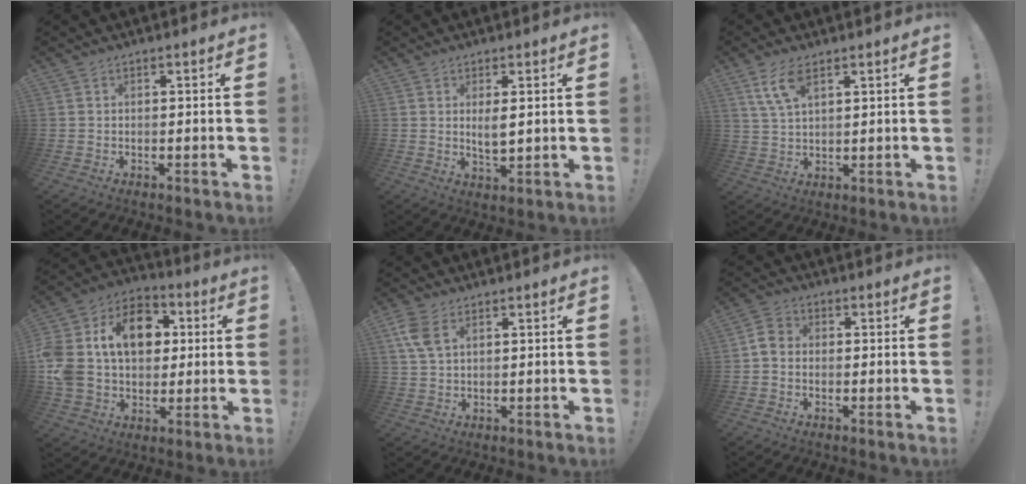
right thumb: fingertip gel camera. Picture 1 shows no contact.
{"total": 4.3, "force": [1.2, 1.6, 3.8], "torque": [-0.056, -0.010, 0.019]}
{"total": 7.7, "force": [4.1, 2.8, 5.8], "torque": [-0.104, -0.009, 0.077]}
{"total": 21.1, "force": [4.5, 15.6, 13.5], "torque": [-0.241, 0.007, 0.090]}
{"total": 6.3, "force": [2.8, 3.2, 4.7], "torque": [-0.099, -0.002, 0.054]}
{"total": 4.5, "force": [-0.6, 3.5, 2.8], "torque": [-0.059, 0.019, -0.007]}